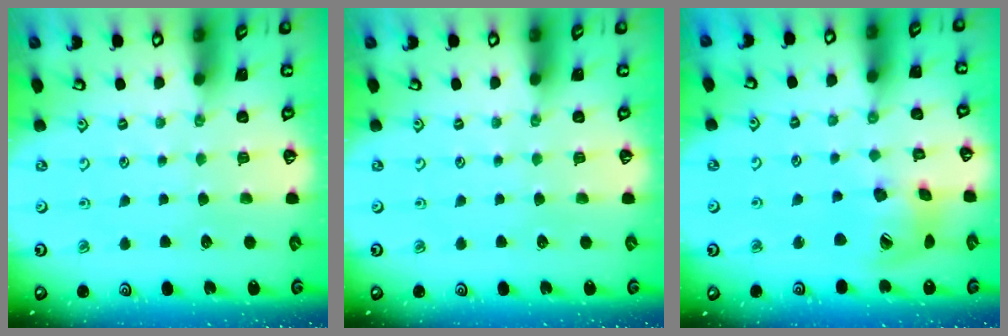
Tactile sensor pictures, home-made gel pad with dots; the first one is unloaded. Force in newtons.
{"total": 0.0}
{"total": 15.5, "press": 15.3, "slide": 2.2}